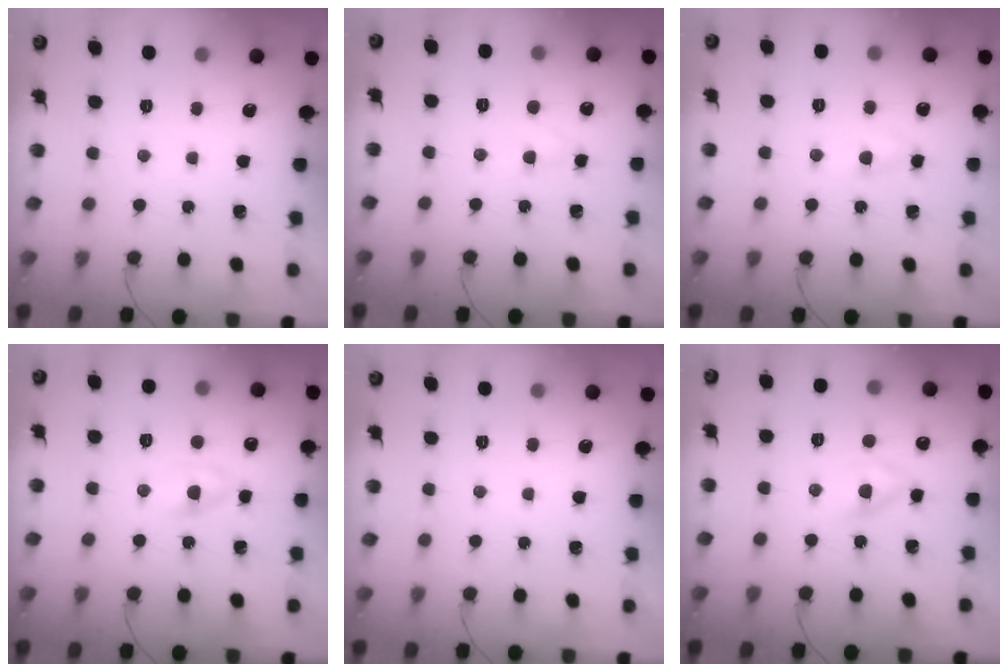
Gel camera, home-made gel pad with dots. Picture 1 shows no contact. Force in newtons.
{"total": 1.8, "press": 1.6, "slide": 0.8}
{"total": 3.8, "press": 3.6, "slide": 1.2}
{"total": 2.3, "press": 2.0, "slide": 1.1}
{"total": 0.0}
{"total": 3.8, "press": 3.6, "slide": 1.2}